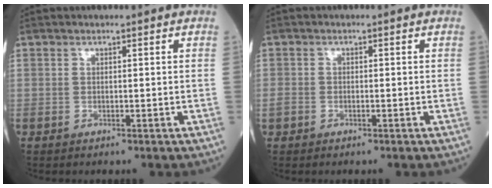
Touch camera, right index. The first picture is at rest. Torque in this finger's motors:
{"motor_torque": [0.16, -0.08, 0.09, 0.00]}